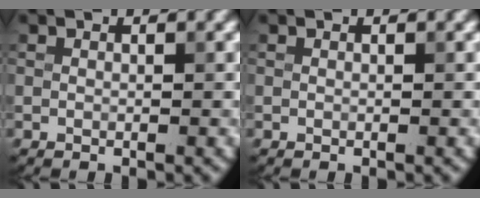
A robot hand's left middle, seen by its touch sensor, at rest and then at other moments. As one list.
[{"total": 0.0}]